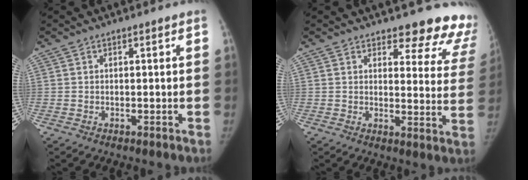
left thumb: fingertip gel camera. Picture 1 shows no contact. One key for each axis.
{"total": 14.4, "fx": 13.0, "fy": 4.8, "fz": 3.9, "tx": 0.014, "ty": -0.108, "tz": 0.123}